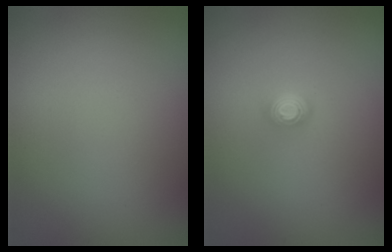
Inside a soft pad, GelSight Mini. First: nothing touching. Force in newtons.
{"total": 1.6, "press": 1.1, "slide": 1.1}